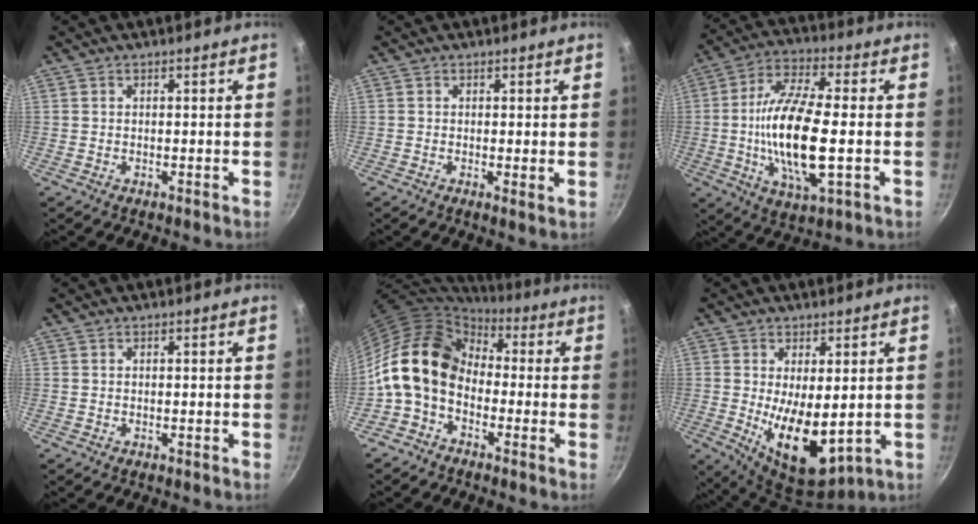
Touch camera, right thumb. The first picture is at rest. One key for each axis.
{"total": 1.3, "fx": 0.2, "fy": 0.3, "fz": 1.3, "tx": -0.021, "ty": -0.011, "tz": -0.001}
{"total": 17.5, "fx": -1.8, "fy": 6.0, "fz": 16.4, "tx": -0.315, "ty": 0.010, "tz": -0.043}
{"total": 0.0}
{"total": 14.7, "fx": -1.2, "fy": 10.9, "fz": 9.7, "tx": -0.159, "ty": 0.041, "tz": -0.044}
{"total": 12.1, "fx": -0.2, "fy": 5.6, "fz": 10.7, "tx": -0.158, "ty": -0.029, "tz": 0.014}